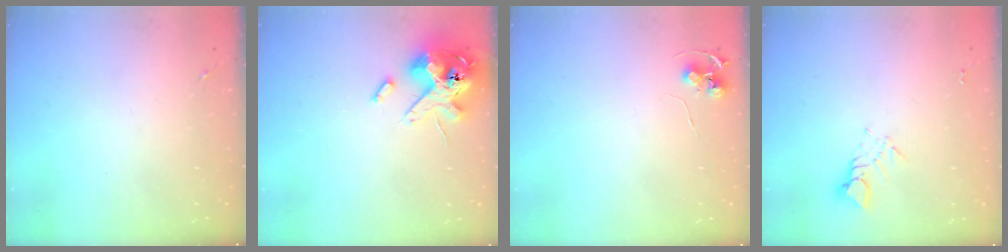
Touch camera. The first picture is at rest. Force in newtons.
{"total": 15.4, "press": 15.1, "slide": 3.2}
{"total": 5.6, "press": 5.6, "slide": 0.5}
{"total": 3.2, "press": 3.2, "slide": 0.2}